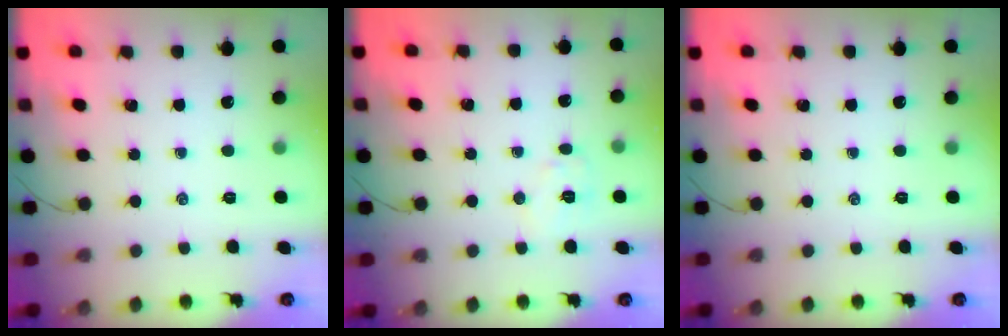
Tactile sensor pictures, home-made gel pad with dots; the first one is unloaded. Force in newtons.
{"total": 4.8, "press": 4.8, "slide": 0.6}
{"total": 0.0}